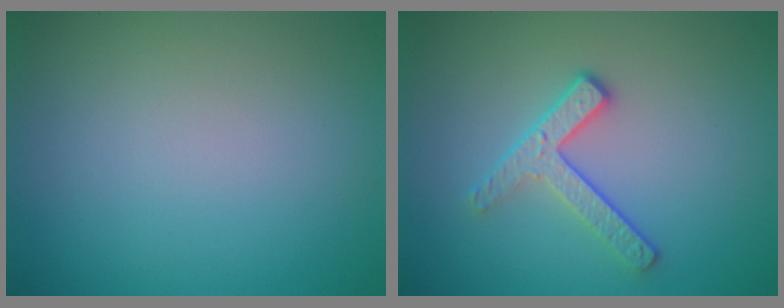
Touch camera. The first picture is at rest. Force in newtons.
{"total": 2.8, "press": 2.4, "slide": 1.4}